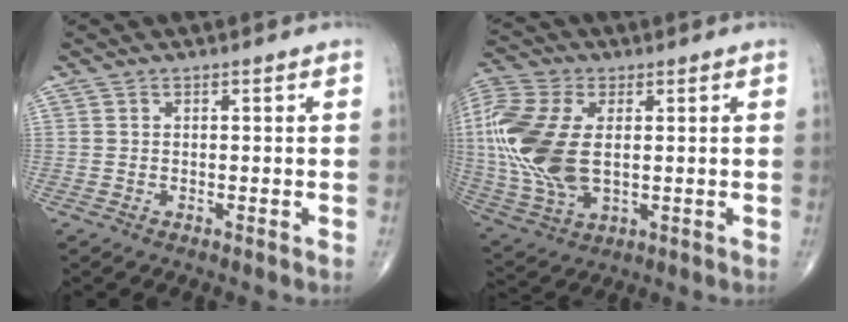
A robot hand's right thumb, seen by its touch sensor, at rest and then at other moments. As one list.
[{"total": 19.5, "force": [1.6, 11.1, 16.0], "torque": [-0.383, -0.010, 0.033]}]